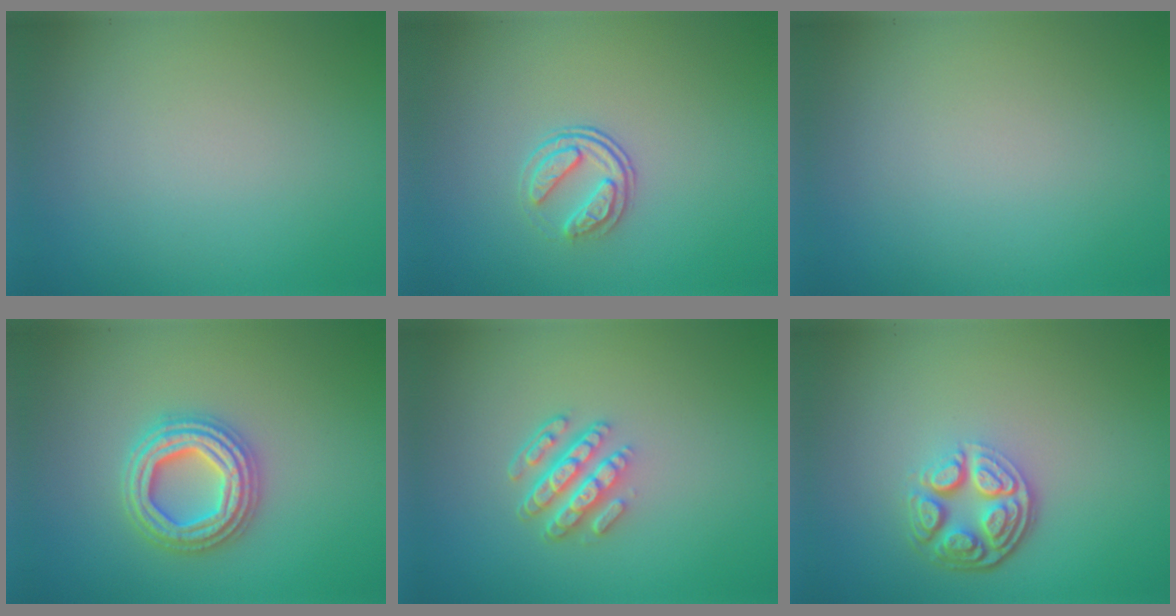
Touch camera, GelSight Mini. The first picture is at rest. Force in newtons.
{"total": 2.3, "press": 1.7, "slide": 1.6}
{"total": 0.0}
{"total": 4.7, "press": 4.6, "slide": 0.7}
{"total": 4.3, "press": 3.1, "slide": 2.9}
{"total": 4.5, "press": 3.4, "slide": 3.0}